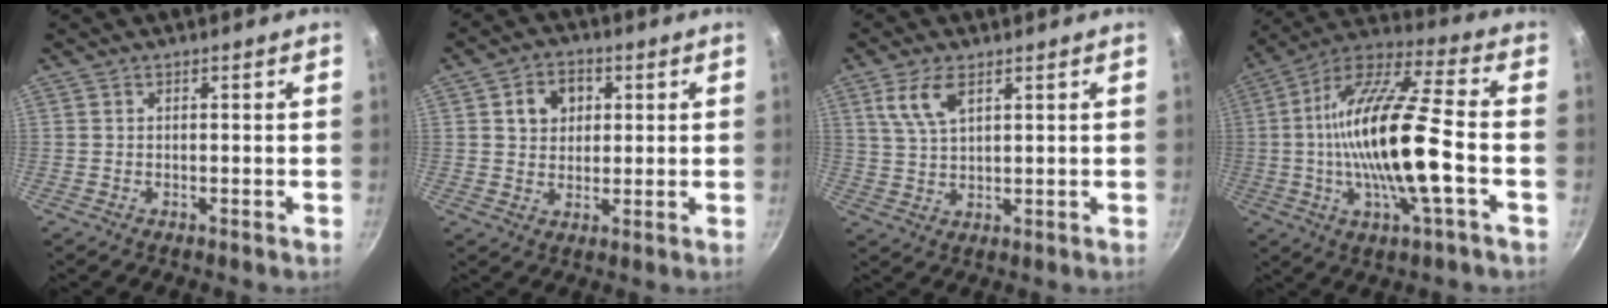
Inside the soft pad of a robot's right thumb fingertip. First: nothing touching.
{"total": 6.8, "force": [1.9, 5.5, 3.4], "torque": [-0.027, 0.006, 0.028]}
{"total": 6.6, "force": [3.2, 2.9, 5.0], "torque": [-0.097, -0.007, 0.067]}
{"total": 21.2, "force": [-2.7, 5.2, 20.3], "torque": [-0.374, 0.025, -0.061]}